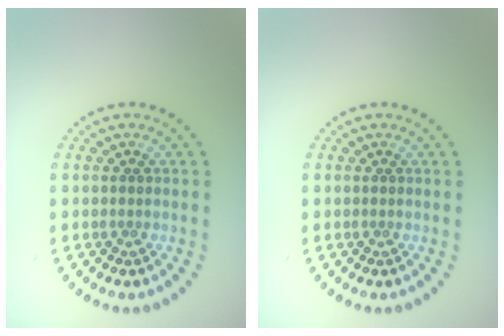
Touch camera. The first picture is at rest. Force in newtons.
{"total": 0.0}